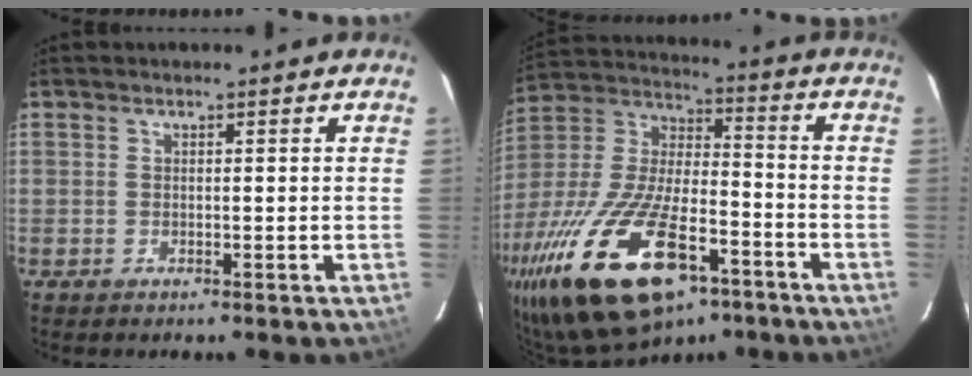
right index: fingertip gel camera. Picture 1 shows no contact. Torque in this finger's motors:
{"motor_torque": [1.61, -0.53, 1.06, 0.21]}